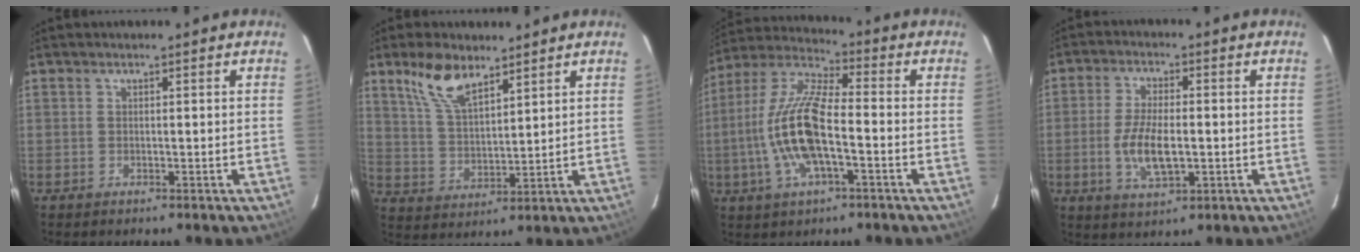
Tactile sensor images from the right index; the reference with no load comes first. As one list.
[{"total": 9.5, "force": [6.5, 3.9, 5.7], "torque": [-0.111, 0.011, 0.134]}, {"total": 14.9, "force": [-3.4, 4.8, 13.7], "torque": [-0.278, 0.000, -0.072]}, {"total": 8.4, "force": [-1.4, 3.4, 7.6], "torque": [-0.154, -0.006, -0.024]}]